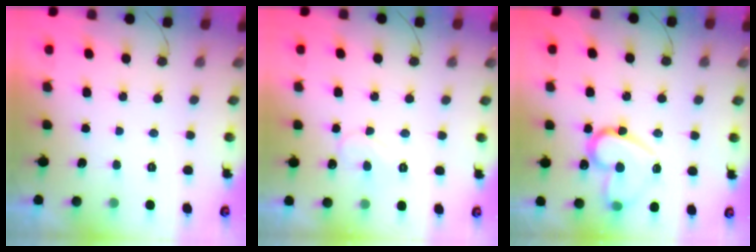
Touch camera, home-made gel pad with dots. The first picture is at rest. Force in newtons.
{"total": 8.0, "press": 7.9, "slide": 0.5}
{"total": 15.7, "press": 15.6, "slide": 1.7}